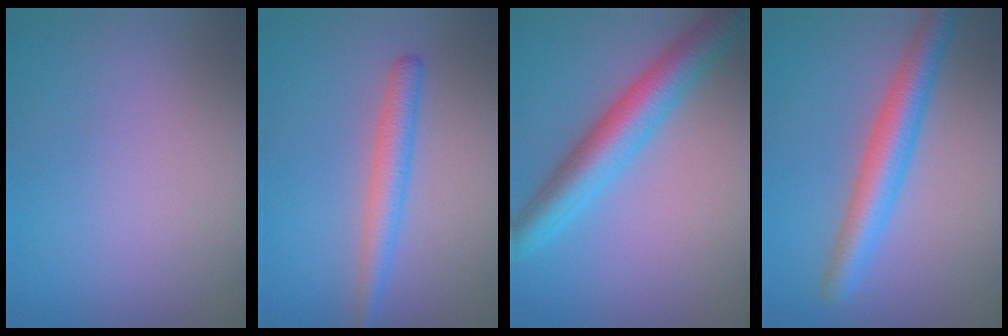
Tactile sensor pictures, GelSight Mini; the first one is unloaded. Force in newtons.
{"total": 2.8, "press": 2.8, "slide": 0.2}
{"total": 6.0, "press": 6.0, "slide": 0.2}
{"total": 4.6, "press": 4.6, "slide": 0.1}